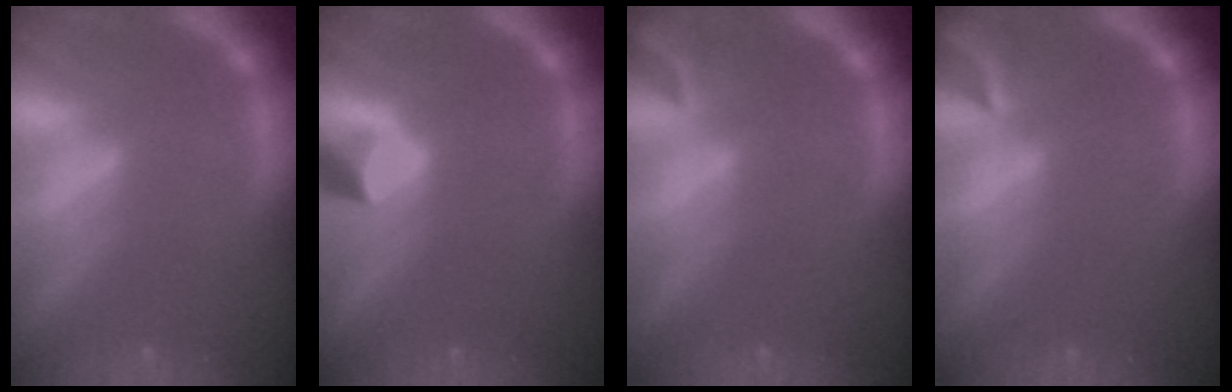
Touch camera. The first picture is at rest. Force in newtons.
{"total": 1.9}
{"total": 1.9}
{"total": 2.4}